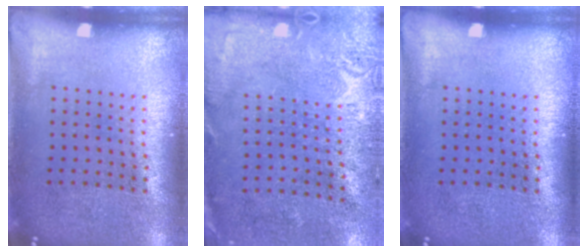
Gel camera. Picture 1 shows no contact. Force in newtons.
{"total": 2.7, "press": 2.3, "slide": 1.5}
{"total": 0.0}